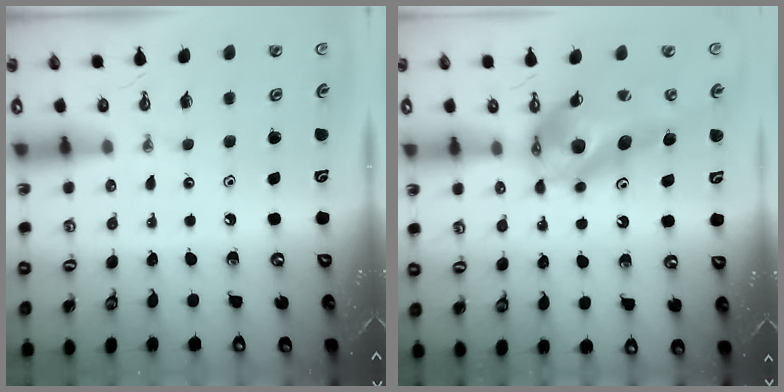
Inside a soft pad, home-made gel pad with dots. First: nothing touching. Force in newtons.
{"total": 16.0, "press": 15.9, "slide": 1.7}